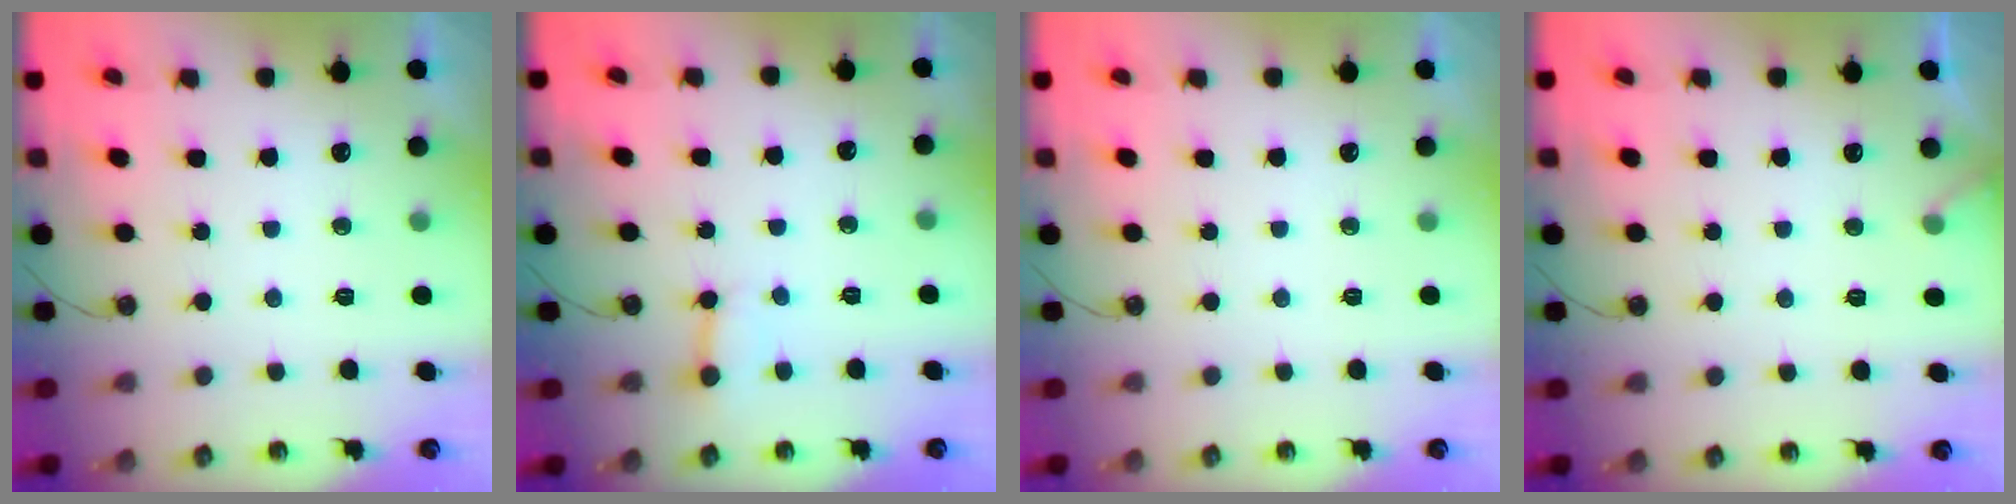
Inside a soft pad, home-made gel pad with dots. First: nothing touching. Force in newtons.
{"total": 3.0, "press": 3.0, "slide": 0.2}
{"total": 0.0}
{"total": 4.6, "press": 4.6, "slide": 0.4}